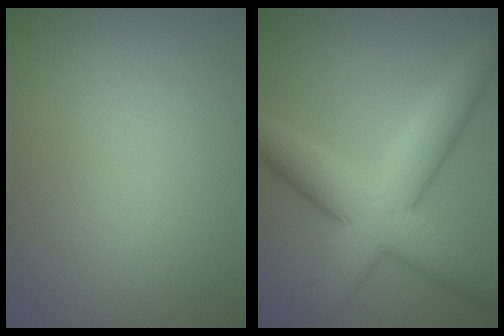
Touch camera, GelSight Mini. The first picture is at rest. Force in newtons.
{"total": 8.7, "press": 8.7, "slide": 0.4}